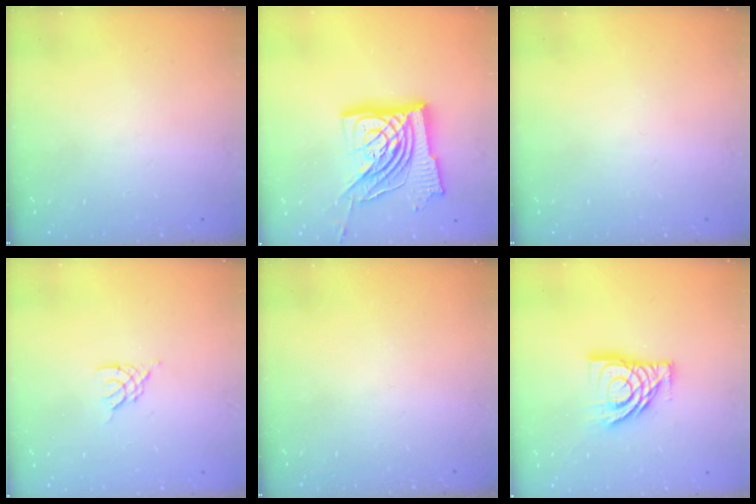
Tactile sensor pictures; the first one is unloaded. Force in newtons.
{"total": 26.7, "press": 26.5, "slide": 3.2}
{"total": 0.0}
{"total": 2.3, "press": 2.3, "slide": 0.5}
{"total": 0.0}
{"total": 13.3, "press": 13.3, "slide": 1.2}